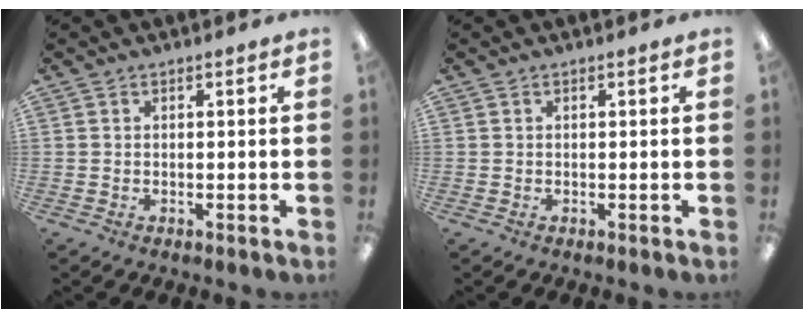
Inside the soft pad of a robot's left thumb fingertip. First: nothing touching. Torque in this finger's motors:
{"motor_torque": [0.00, 0.00, 0.00, 0.01, 0.00]}